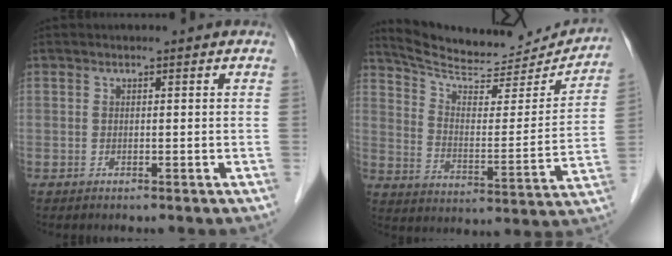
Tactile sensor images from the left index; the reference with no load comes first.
{"total": 20.4, "force": [19.5, 3.7, 4.9], "torque": [-0.072, -0.031, 0.275]}